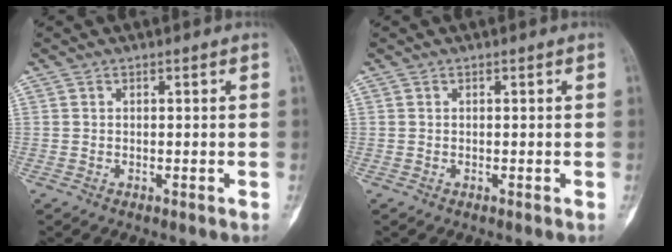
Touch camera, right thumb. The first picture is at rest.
{"total": 0.0}